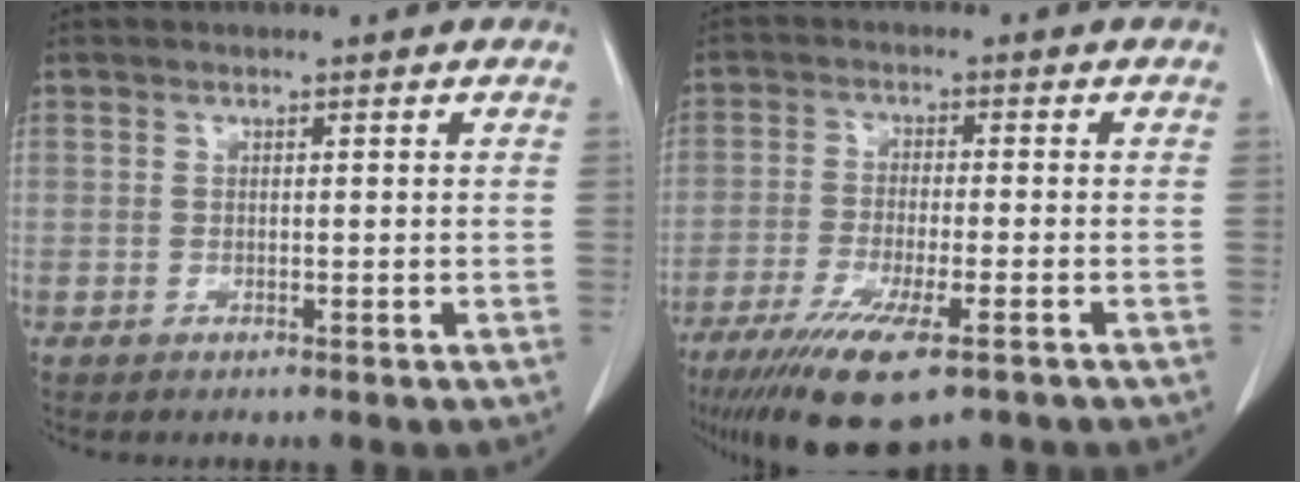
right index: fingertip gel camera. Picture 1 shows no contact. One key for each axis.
{"total": 12.3, "fx": -7.8, "fy": 2.4, "fz": 9.2, "tx": -0.167, "ty": -0.034, "tz": -0.125}